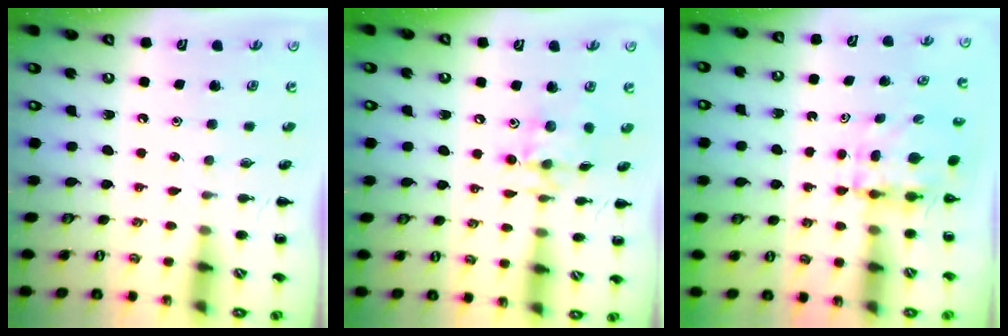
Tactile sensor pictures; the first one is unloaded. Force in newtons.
{"total": 10.8, "press": 10.7, "slide": 1.2}
{"total": 4.0, "press": 4.0, "slide": 0.3}